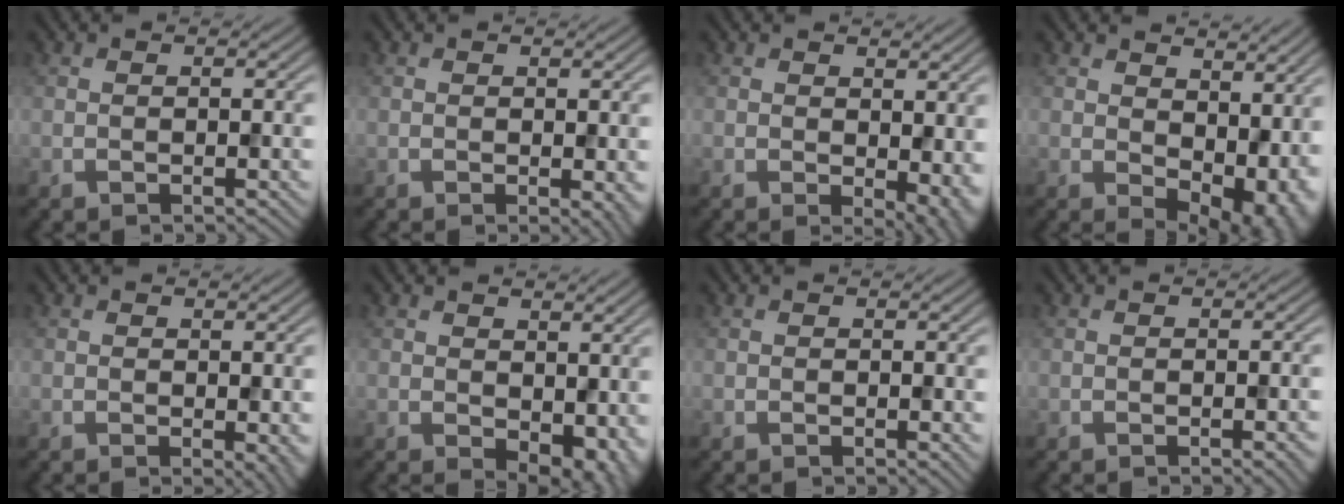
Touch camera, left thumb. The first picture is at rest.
{"total": 1.6, "force": [-0.1, 0.7, 1.5], "torque": [-0.015, -0.008, 0.001]}
{"total": 4.8, "force": [0.1, 2.6, 4.0], "torque": [-0.053, -0.013, 0.009]}
{"total": 11.4, "force": [1.8, 7.3, 8.6], "torque": [-0.120, -0.033, 0.059]}
{"total": 2.0, "force": [-0.2, 0.9, 1.8], "torque": [-0.019, -0.008, 0.001]}
{"total": 6.0, "force": [-0.1, 3.8, 4.6], "torque": [-0.066, -0.023, 0.010]}
{"total": 0.6, "force": [0.2, 0.4, 0.4], "torque": [-0.001, -0.003, 0.002]}
{"total": 1.6, "force": [-0.5, 0.3, 1.5], "torque": [-0.017, 0.000, -0.007]}